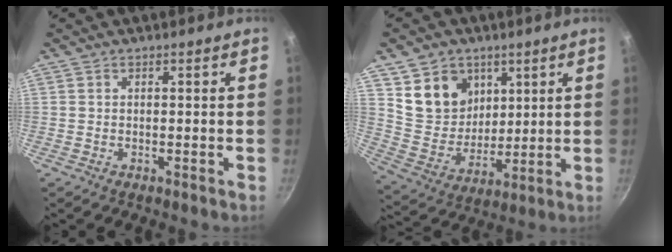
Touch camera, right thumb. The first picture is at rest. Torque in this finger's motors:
{"motor_torque": [-1.21, 1.29, -0.06, 0.11, 0.05]}